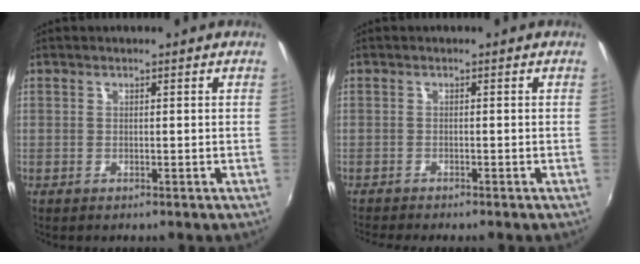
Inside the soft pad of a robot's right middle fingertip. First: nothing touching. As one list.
[{"total": 2.3, "force": [-2.2, 0.0, 0.7], "torque": [-0.026, -0.016, -0.043]}]